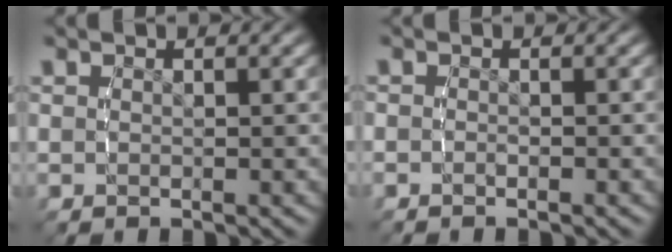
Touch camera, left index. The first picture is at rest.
{"total": 0.9, "force": [-0.8, 0.5, 0.1], "torque": [-0.007, -0.001, -0.016]}